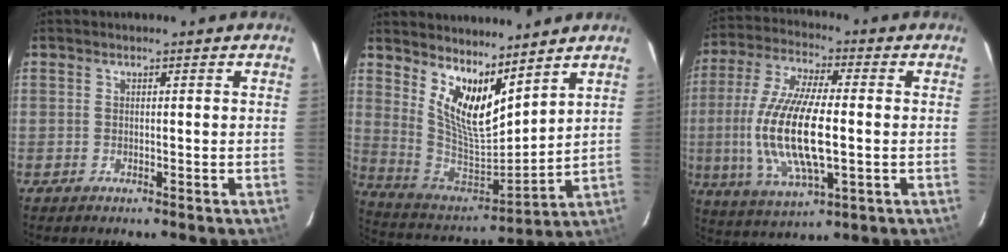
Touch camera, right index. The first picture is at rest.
{"total": 13.4, "force": [9.0, 4.4, 8.9], "torque": [-0.164, -0.020, 0.175]}
{"total": 17.3, "force": [-1.6, 5.3, 16.4], "torque": [-0.335, -0.007, -0.028]}